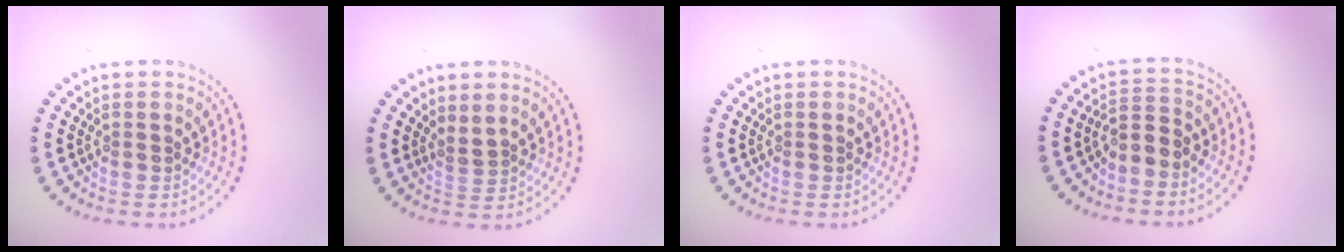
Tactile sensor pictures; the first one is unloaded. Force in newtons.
{"total": 1.0, "press": 0.5, "slide": 0.9}
{"total": 0.0}
{"total": 2.1, "press": 1.6, "slide": 1.3}